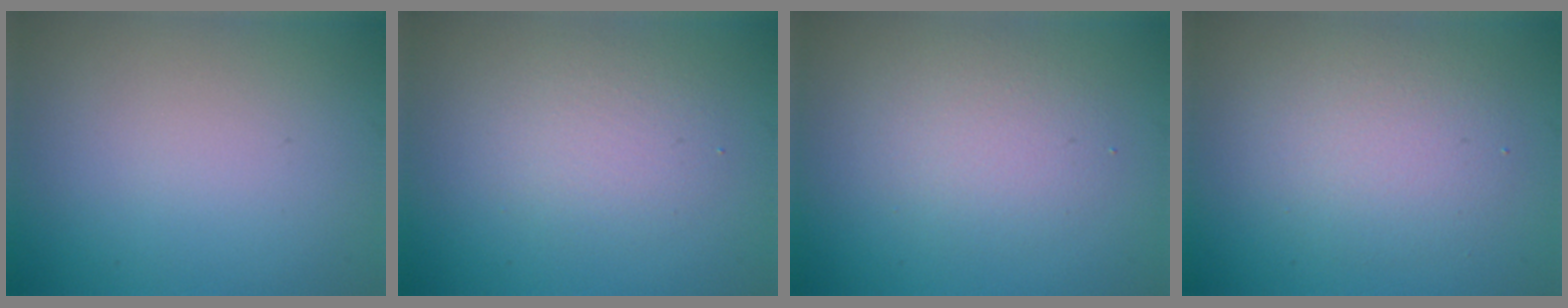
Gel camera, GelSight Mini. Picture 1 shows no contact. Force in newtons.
{"total": 2.7, "press": 2.6, "slide": 0.3}
{"total": 3.0, "press": 3.0, "slide": 0.2}
{"total": 4.0, "press": 4.0, "slide": 0.3}